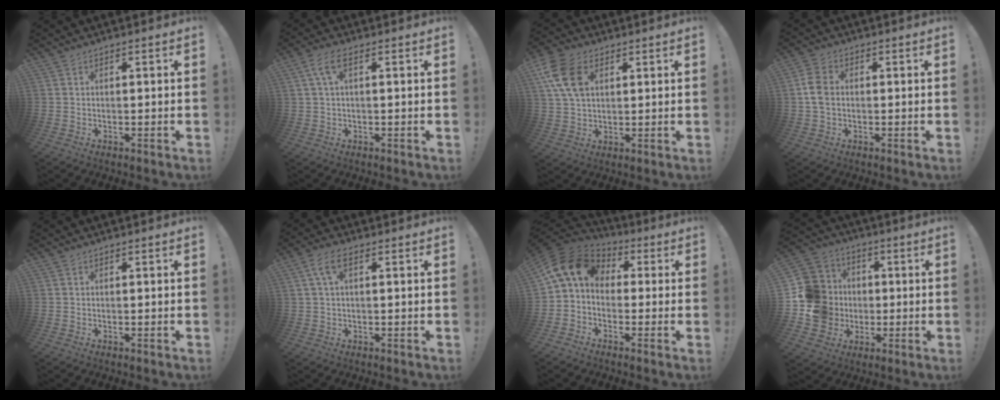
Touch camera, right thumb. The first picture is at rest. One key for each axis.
{"total": 5.3, "fx": 1.5, "fy": 1.8, "fz": 4.7, "tx": -0.098, "ty": 0.011, "tz": 0.030}
{"total": 12.7, "fx": 4.3, "fy": 8.6, "fz": 8.2, "tx": -0.159, "ty": 0.003, "tz": 0.085}
{"total": 6.4, "fx": -0.4, "fy": 4.4, "fz": 4.6, "tx": -0.098, "ty": 0.011, "tz": -0.006}
{"total": 0.0}
{"total": 5.6, "fx": 1.8, "fy": 2.3, "fz": 4.8, "tx": -0.092, "ty": 0.009, "tz": 0.036}
{"total": 10.8, "fx": 1.5, "fy": 7.8, "fz": 7.3, "tx": -0.154, "ty": 0.010, "tz": 0.033}
{"total": 16.3, "fx": -1.3, "fy": 15.0, "fz": 6.2, "tx": -0.116, "ty": 0.022, "tz": -0.001}